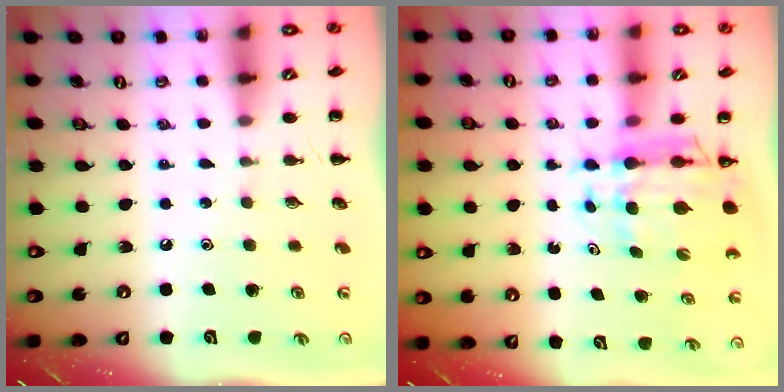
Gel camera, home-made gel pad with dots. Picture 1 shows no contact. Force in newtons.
{"total": 8.2, "press": 7.7, "slide": 2.9}